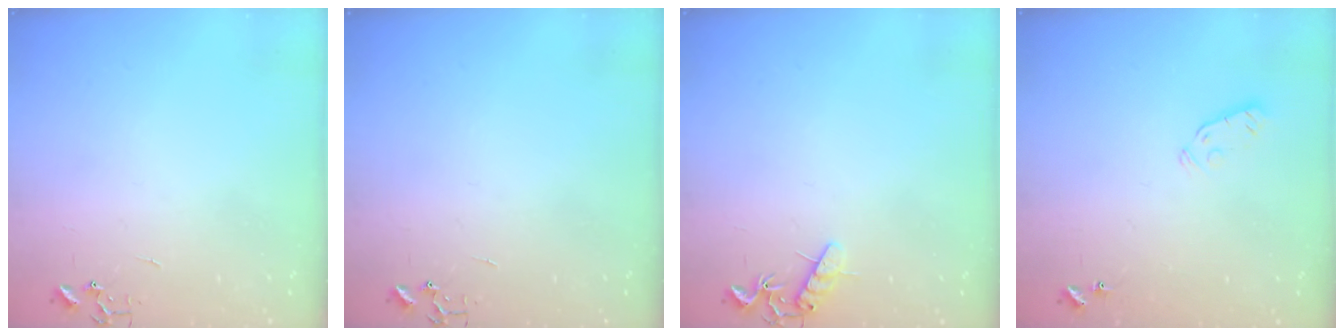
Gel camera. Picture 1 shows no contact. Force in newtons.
{"total": 0.0}
{"total": 8.0, "press": 8.0, "slide": 0.4}
{"total": 3.3, "press": 3.1, "slide": 1.0}